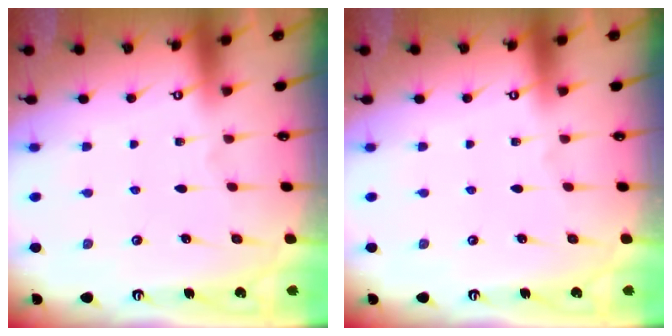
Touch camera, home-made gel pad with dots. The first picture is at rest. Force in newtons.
{"total": 0.0}